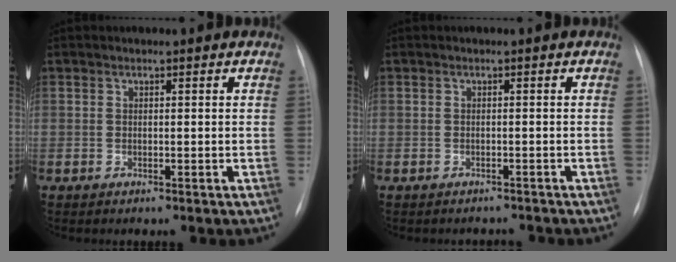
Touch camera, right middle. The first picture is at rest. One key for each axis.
{"total": 2.2, "fx": -2.0, "fy": 0.8, "fz": -0.4, "tx": 0.009, "ty": 0.002, "tz": -0.028}